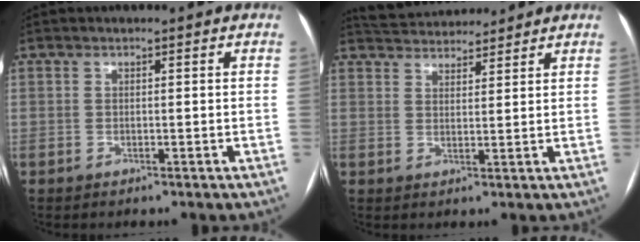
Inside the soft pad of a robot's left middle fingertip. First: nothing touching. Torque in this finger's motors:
{"motor_torque": [-0.03, -0.08, -0.02, 0.00]}